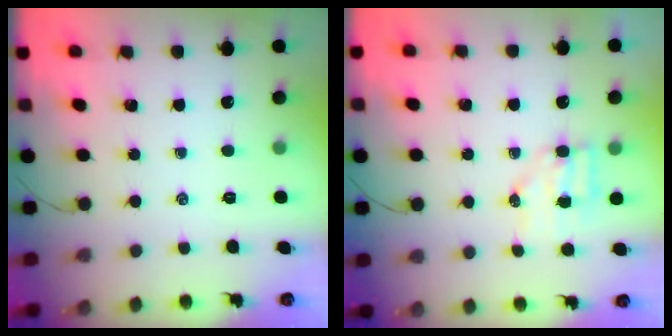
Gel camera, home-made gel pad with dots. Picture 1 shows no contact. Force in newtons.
{"total": 5.6, "press": 5.6, "slide": 0.6}